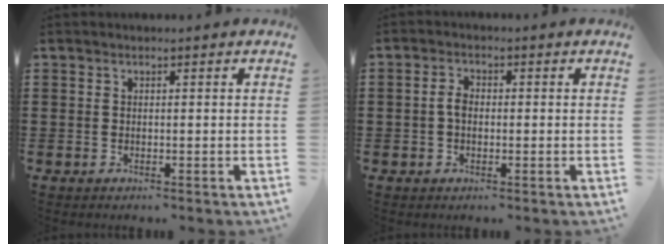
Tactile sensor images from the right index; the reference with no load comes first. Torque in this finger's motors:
{"motor_torque": [0.25, 0.19, 0.23, 0.07]}